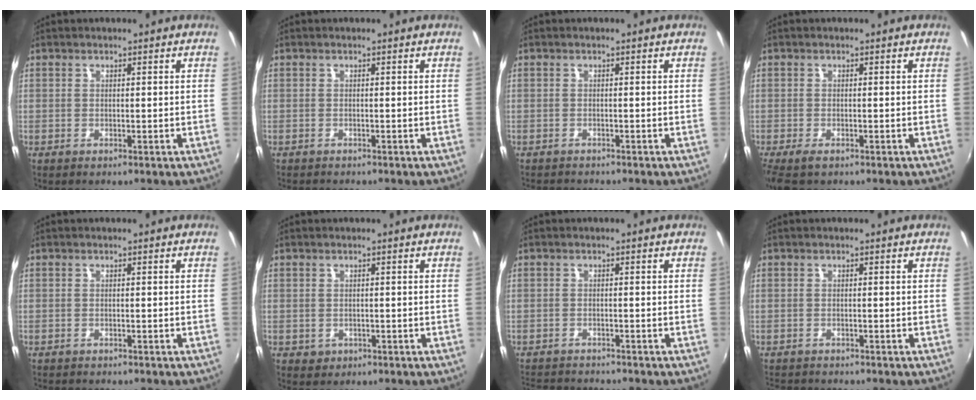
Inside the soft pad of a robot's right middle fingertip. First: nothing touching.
{"total": 1.1, "force": [-1.1, 0.2, 0.2], "torque": [-0.005, -0.009, -0.017]}
{"total": 2.4, "force": [-2.4, 0.3, 0.5], "torque": [-0.018, -0.017, -0.040]}
{"total": 4.6, "force": [-3.1, 1.6, 2.9], "torque": [-0.065, -0.021, -0.053]}
{"total": 1.4, "force": [-1.4, 0.2, 0.3], "torque": [-0.007, -0.012, -0.022]}
{"total": 1.7, "force": [-0.4, 1.6, 0.5], "torque": [-0.009, -0.003, -0.003]}
{"total": 6.9, "force": [-6.6, 1.2, 1.7], "torque": [-0.052, -0.012, -0.108]}
{"total": 3.4, "force": [-3.3, 0.5, 0.7], "torque": [-0.025, -0.022, -0.056]}